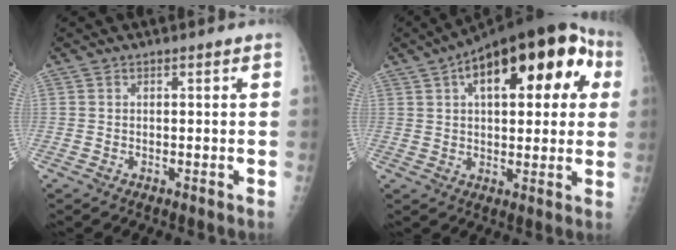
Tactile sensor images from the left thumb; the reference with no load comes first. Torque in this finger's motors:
{"motor_torque": [0.37, 1.26, 1.35, -1.34, 0.43]}